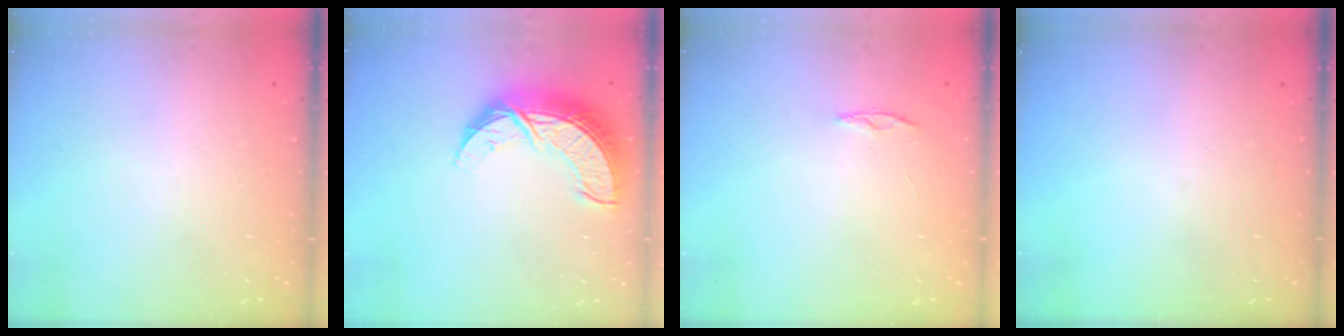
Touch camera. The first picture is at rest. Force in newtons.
{"total": 11.4, "press": 11.4, "slide": 0.8}
{"total": 4.0, "press": 3.9, "slide": 0.4}
{"total": 0.0}